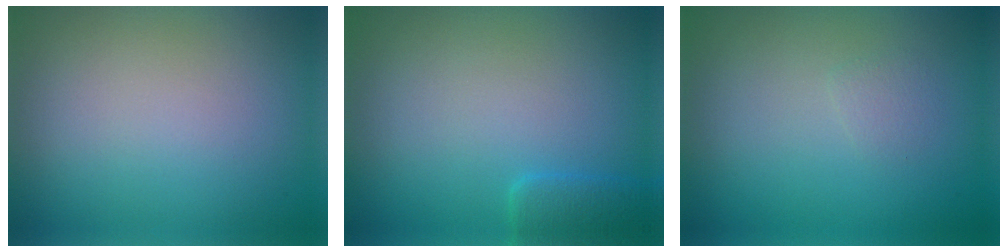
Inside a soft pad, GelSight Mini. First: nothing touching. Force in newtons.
{"total": 1.6, "press": 1.6, "slide": 0.1}
{"total": 0.7, "press": 0.7, "slide": 0.0}